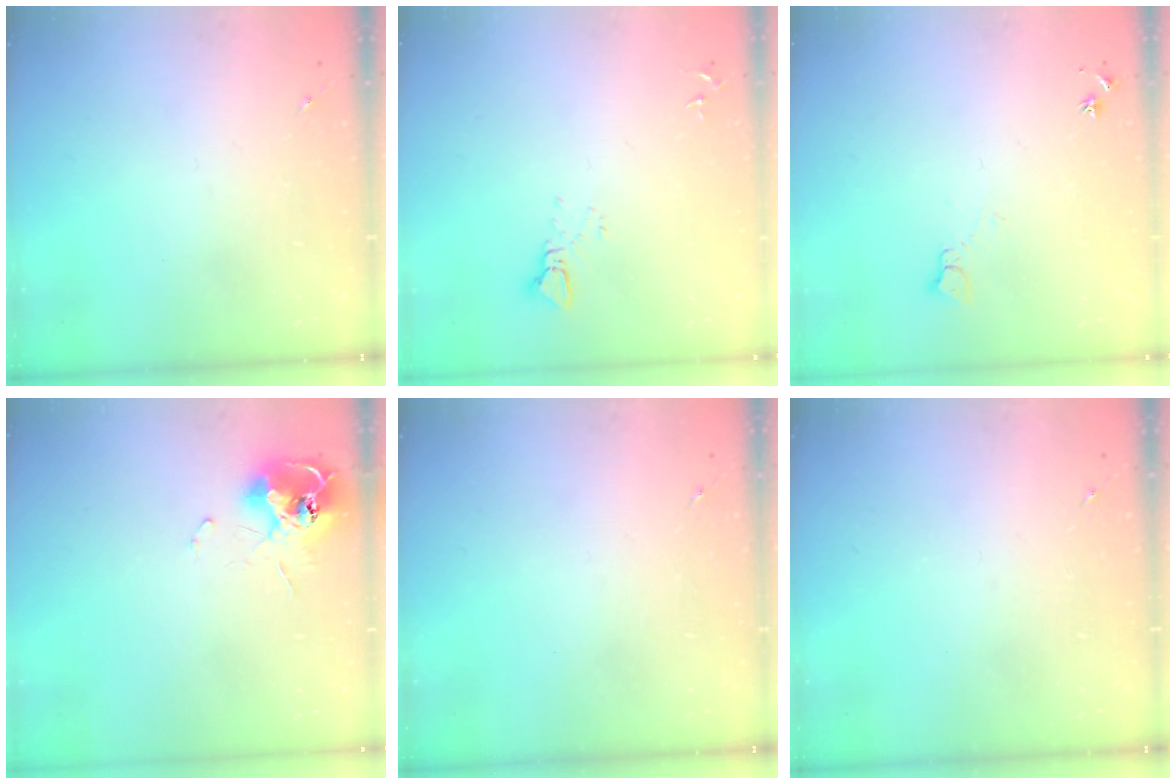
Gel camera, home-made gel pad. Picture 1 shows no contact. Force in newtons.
{"total": 2.5, "press": 2.5, "slide": 0.1}
{"total": 5.4, "press": 5.3, "slide": 0.7}
{"total": 12.0, "press": 11.9, "slide": 1.2}
{"total": 0.0}
{"total": 0.0}